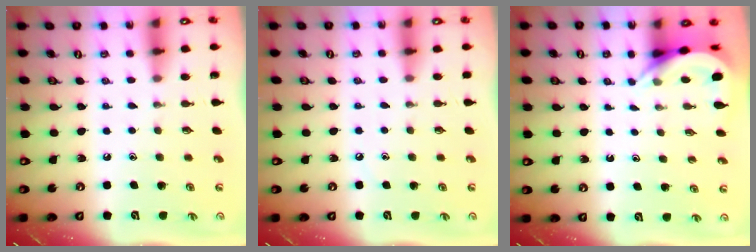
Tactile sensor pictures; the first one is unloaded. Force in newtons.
{"total": 2.3, "press": 2.2, "slide": 0.4}
{"total": 4.3, "press": 4.3, "slide": 0.2}